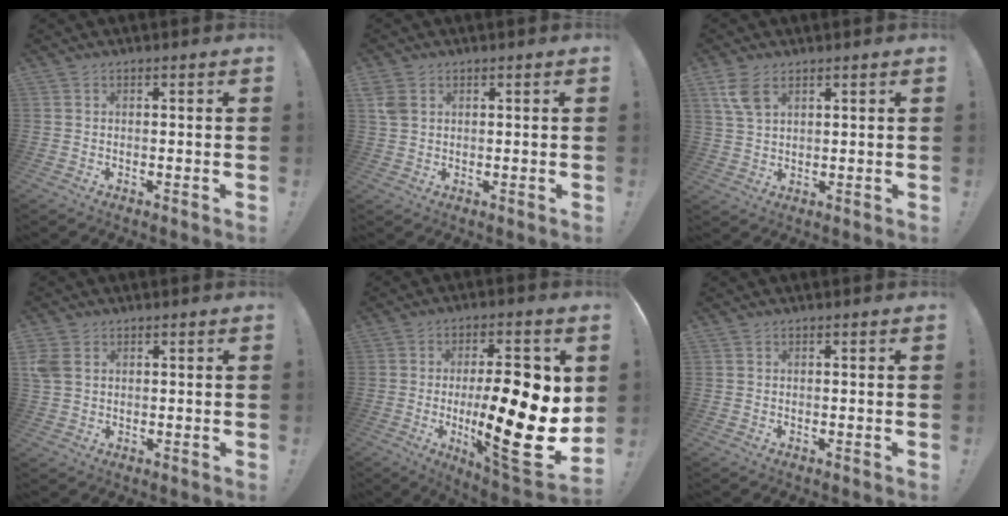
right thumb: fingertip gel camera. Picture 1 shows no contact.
{"total": 3.9, "force": [1.6, 2.8, 2.2], "torque": [-0.034, 0.000, 0.033]}
{"total": 6.6, "force": [3.6, 3.5, 4.3], "torque": [-0.077, -0.010, 0.072]}
{"total": 4.9, "force": [1.6, 3.6, 2.9], "torque": [-0.063, 0.003, 0.034]}
{"total": 23.8, "force": [-1.2, 6.6, 22.8], "torque": [-0.357, -0.016, -0.017]}
{"total": 0.0}